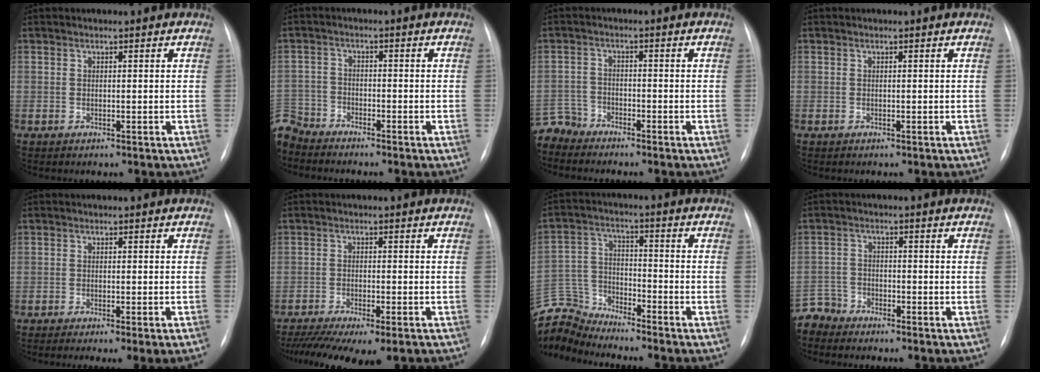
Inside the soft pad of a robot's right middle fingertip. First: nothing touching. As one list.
[{"total": 6.3, "force": [-6.0, 1.8, 0.1], "torque": [0.001, -0.003, -0.119]}, {"total": 4.4, "force": [-4.2, 0.9, -0.9], "torque": [0.024, -0.004, -0.082]}, {"total": 0.0}, {"total": 5.6, "force": [-4.1, -0.6, 3.8], "torque": [-0.040, -0.013, -0.057]}, {"total": 12.6, "force": [-9.8, 2.9, 7.4], "torque": [-0.133, -0.014, -0.147]}, {"total": 8.6, "force": [-8.5, -0.2, -0.9], "torque": [0.012, 0.020, -0.167]}, {"total": 3.9, "force": [-3.7, 0.8, -1.1], "torque": [0.029, -0.004, -0.072]}]